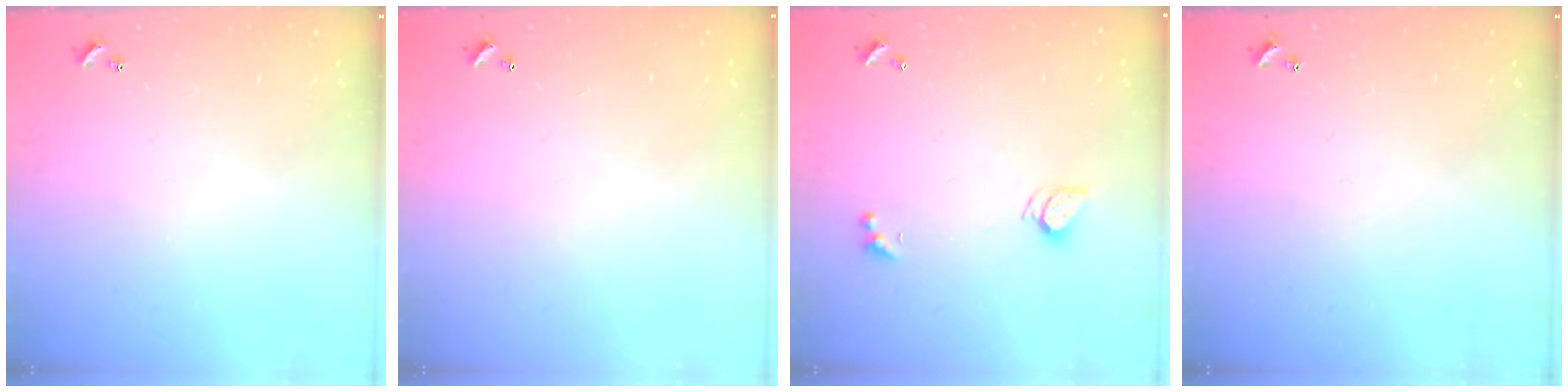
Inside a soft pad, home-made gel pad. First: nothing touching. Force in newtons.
{"total": 2.8, "press": 2.8, "slide": 0.1}
{"total": 2.2, "press": 2.2, "slide": 0.3}
{"total": 0.0}